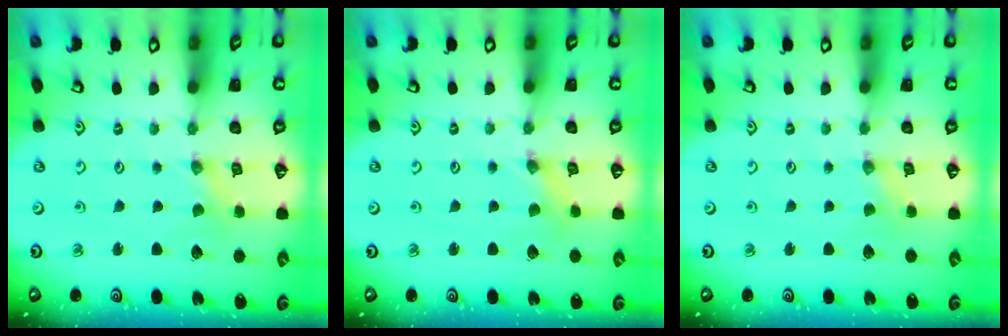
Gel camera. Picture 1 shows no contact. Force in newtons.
{"total": 0.8, "press": 0.7, "slide": 0.3}
{"total": 1.5, "press": 1.5, "slide": 0.3}